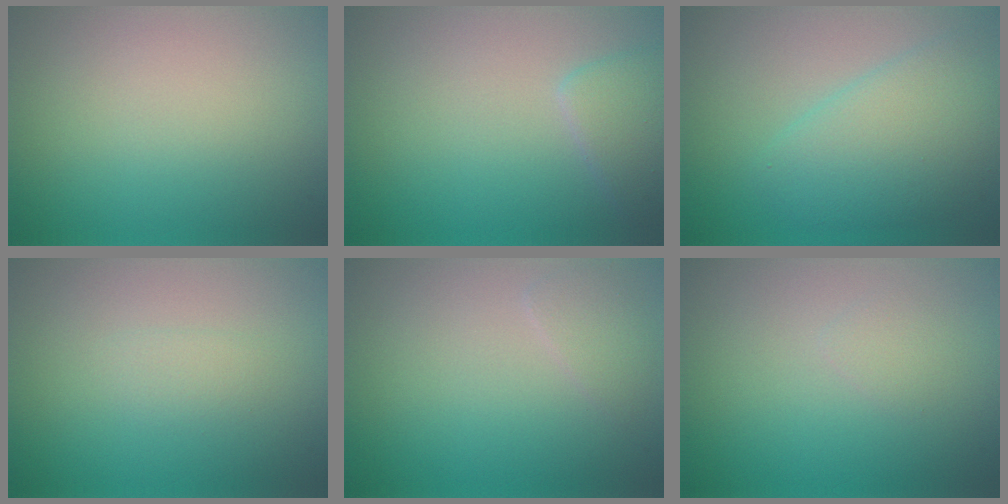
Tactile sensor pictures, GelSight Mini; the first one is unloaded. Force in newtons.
{"total": 2.4, "press": 2.4, "slide": 0.1}
{"total": 4.9, "press": 4.9, "slide": 0.1}
{"total": 0.9, "press": 0.9, "slide": 0.0}
{"total": 1.3, "press": 1.3, "slide": 0.1}
{"total": 0.8, "press": 0.8, "slide": 0.0}